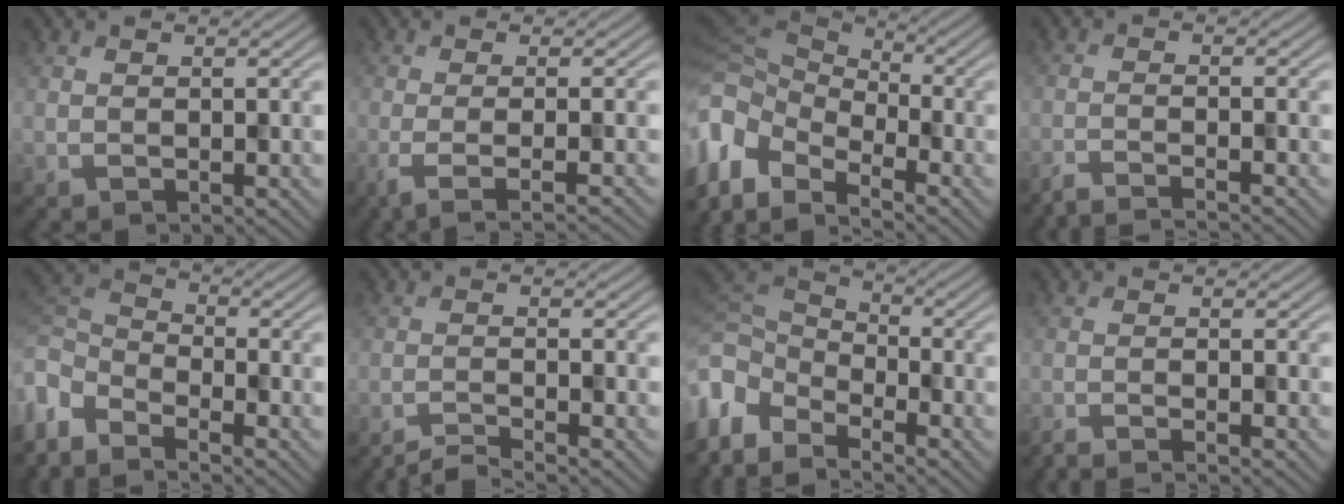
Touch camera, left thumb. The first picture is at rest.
{"total": 4.3, "force": [-1.8, 0.8, 3.8], "torque": [-0.057, -0.002, -0.048]}
{"total": 10.9, "force": [-6.1, 6.4, 6.4], "torque": [-0.177, -0.017, -0.087]}
{"total": 4.0, "force": [-3.3, 0.3, 2.1], "torque": [-0.030, -0.001, -0.075]}
{"total": 5.8, "force": [-4.2, 2.5, 3.1], "torque": [-0.079, -0.006, -0.101]}
{"total": 3.3, "force": [-2.8, 0.2, 1.6], "torque": [-0.014, 0.002, -0.067]}
{"total": 7.6, "force": [-4.4, 4.3, 4.5], "torque": [-0.119, -0.010, -0.097]}
{"total": 3.2, "force": [-2.5, 0.2, 1.9], "torque": [-0.027, 0.002, -0.058]}